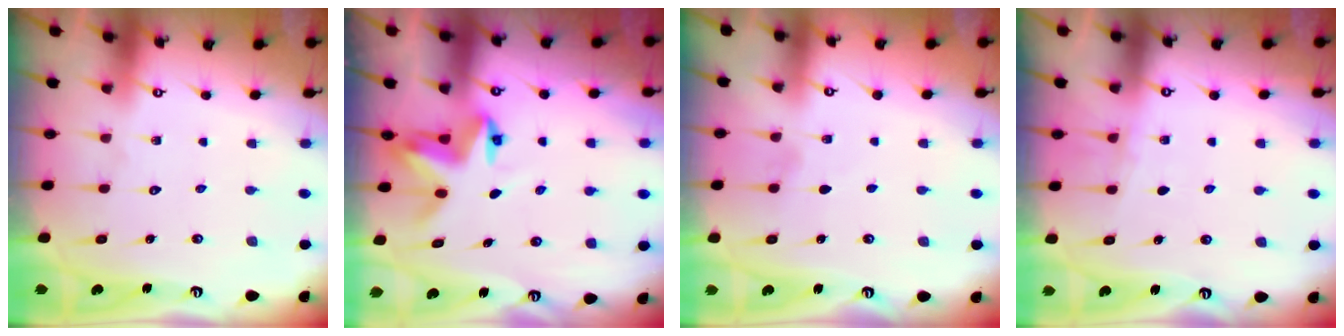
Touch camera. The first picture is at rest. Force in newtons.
{"total": 3.8, "press": 3.8, "slide": 0.5}
{"total": 4.6, "press": 4.0, "slide": 2.3}
{"total": 3.2, "press": 3.1, "slide": 0.5}